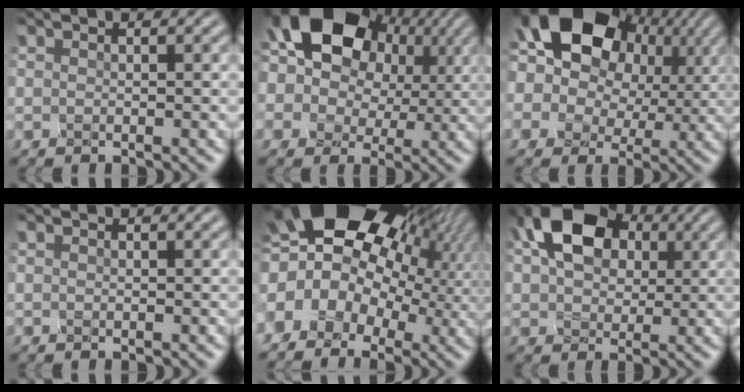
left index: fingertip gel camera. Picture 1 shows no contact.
{"total": 10.7, "force": [3.9, 7.7, 6.3], "torque": [-0.134, 0.018, 0.087]}
{"total": 12.0, "force": [4.8, 8.3, 7.3], "torque": [-0.152, 0.022, 0.102]}
{"total": 0.0}
{"total": 14.0, "force": [2.9, 10.3, 9.1], "torque": [-0.175, 0.018, 0.085]}
{"total": 7.0, "force": [2.8, 5.0, 4.1], "torque": [-0.103, 0.016, 0.066]}